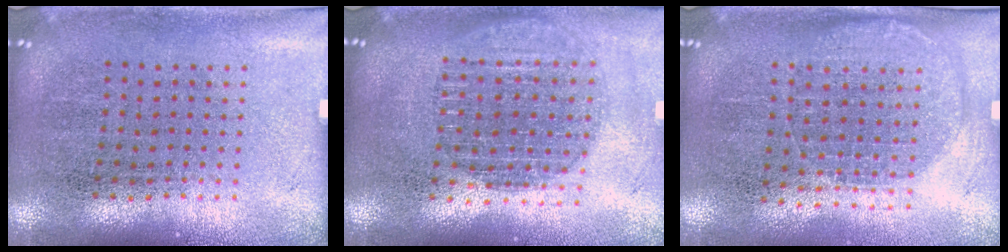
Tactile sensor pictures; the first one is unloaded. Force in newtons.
{"total": 1.7, "press": 1.5, "slide": 0.9}
{"total": 1.4, "press": 1.2, "slide": 0.6}